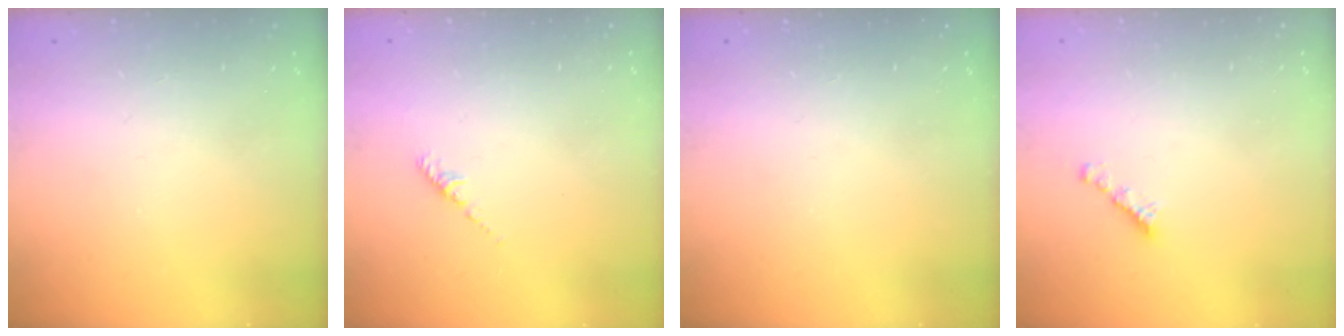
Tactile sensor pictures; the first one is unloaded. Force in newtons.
{"total": 2.2, "press": 2.1, "slide": 0.6}
{"total": 0.0}
{"total": 2.7, "press": 2.7, "slide": 0.2}